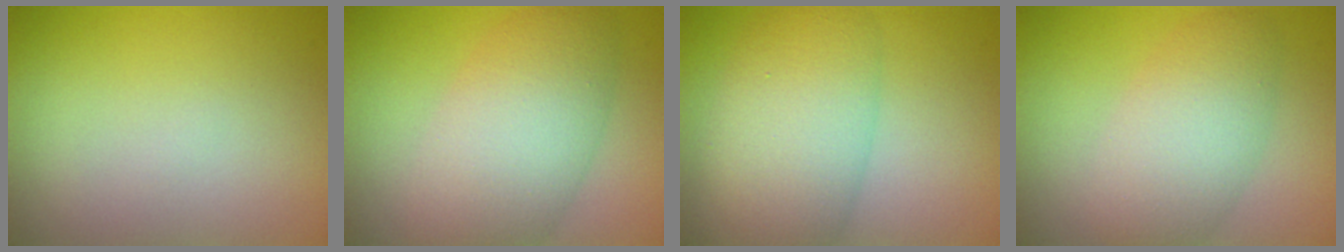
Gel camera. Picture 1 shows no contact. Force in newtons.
{"total": 7.4, "press": 7.4, "slide": 0.1}
{"total": 7.7, "press": 7.7, "slide": 0.4}
{"total": 5.2, "press": 5.2, "slide": 0.1}